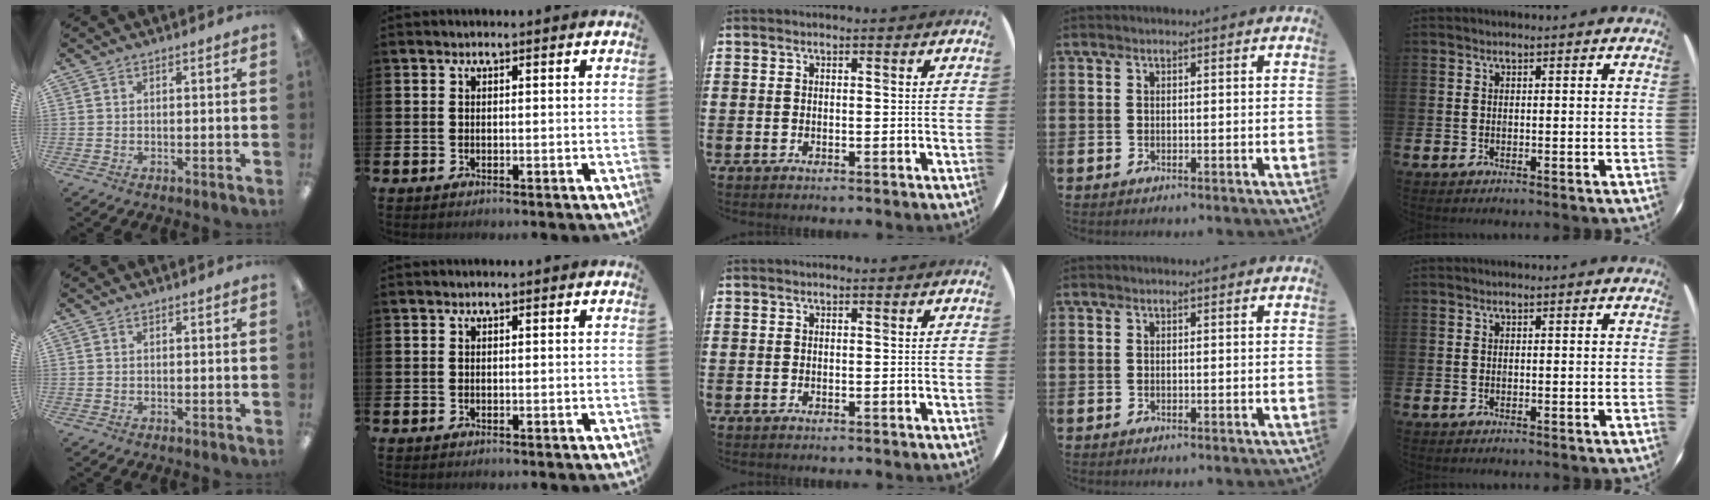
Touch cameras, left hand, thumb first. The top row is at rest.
{}